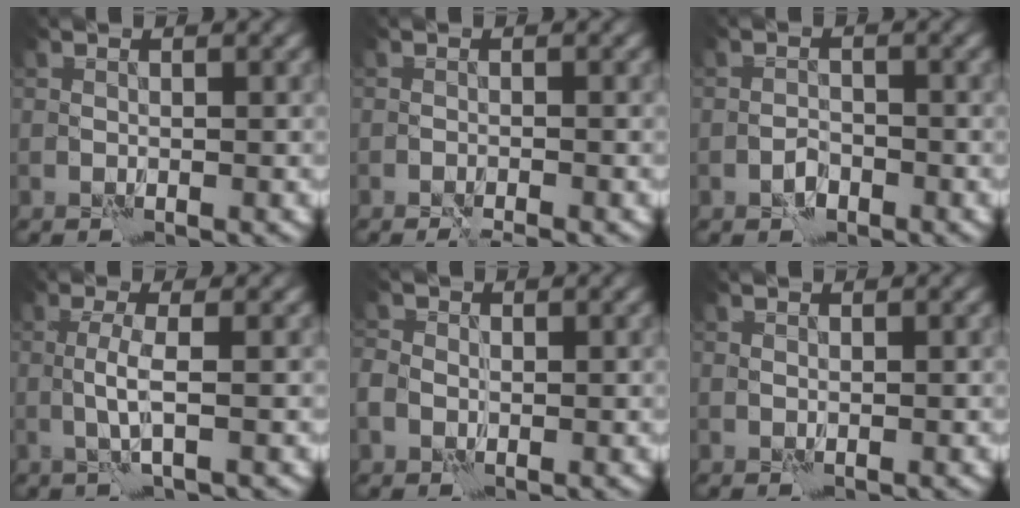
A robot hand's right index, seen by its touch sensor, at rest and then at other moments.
{"total": 1.7, "force": [-1.5, 0.0, 0.9], "torque": [-0.022, 0.000, -0.023]}
{"total": 1.2, "force": [-0.8, 0.7, 0.5], "torque": [-0.005, 0.004, -0.016]}
{"total": 2.2, "force": [0.1, 0.0, 2.1], "torque": [-0.046, -0.001, 0.000]}
{"total": 1.9, "force": [-0.1, 1.6, 1.0], "torque": [-0.018, -0.004, -0.005]}
{"total": 0.0}